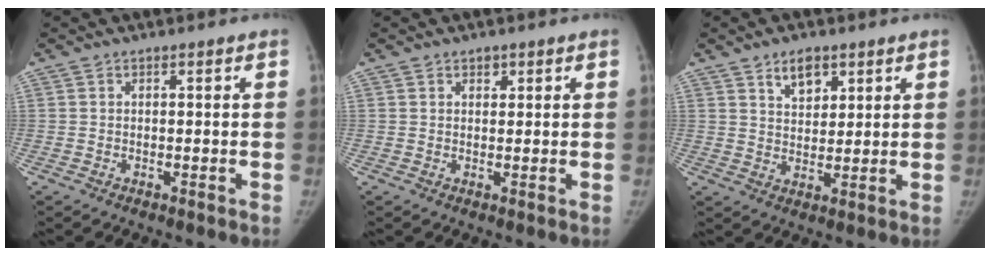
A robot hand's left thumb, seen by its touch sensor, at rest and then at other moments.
{"total": 1.4, "force": [0.9, 0.9, 0.5], "torque": [0.003, -0.005, 0.012]}
{"total": 5.6, "force": [3.4, 3.2, 3.0], "torque": [-0.028, -0.023, 0.060]}